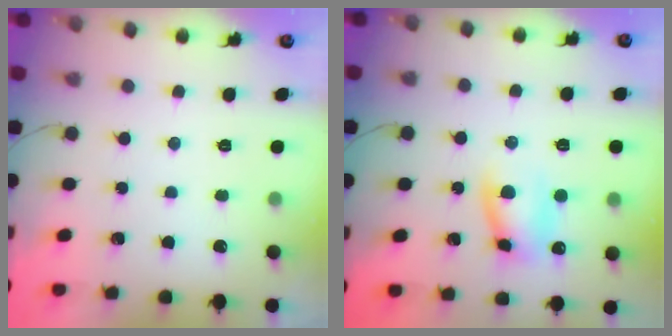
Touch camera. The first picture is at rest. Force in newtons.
{"total": 8.7, "press": 8.7, "slide": 0.7}